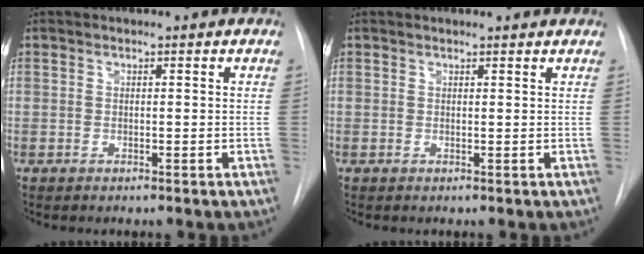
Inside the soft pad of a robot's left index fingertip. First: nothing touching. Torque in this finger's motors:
{"motor_torque": [0.09, -0.08, -0.02, 0.00]}